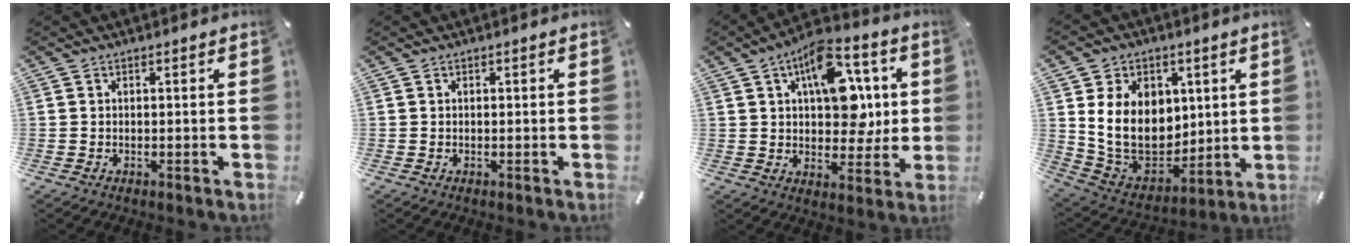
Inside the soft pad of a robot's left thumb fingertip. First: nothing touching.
{"total": 0.0}
{"total": 15.2, "force": [5.2, 9.3, 10.9], "torque": [-0.153, -0.014, 0.092]}
{"total": 16.3, "force": [4.0, 13.2, 8.7], "torque": [-0.173, -0.027, 0.082]}